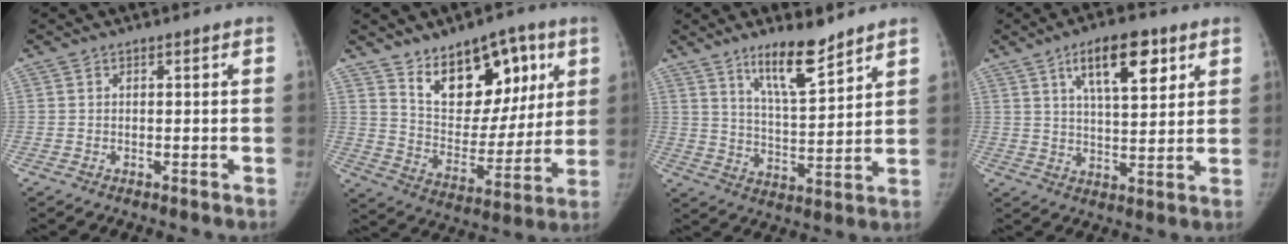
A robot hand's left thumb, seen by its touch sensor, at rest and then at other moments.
{"total": 17.6, "force": [9.2, 10.4, 10.9], "torque": [-0.103, -0.052, 0.158]}
{"total": 10.7, "force": [7.8, 2.4, 6.9], "torque": [-0.105, -0.063, 0.142]}
{"total": 12.0, "force": [6.0, 4.8, 9.3], "torque": [-0.124, -0.024, 0.096]}